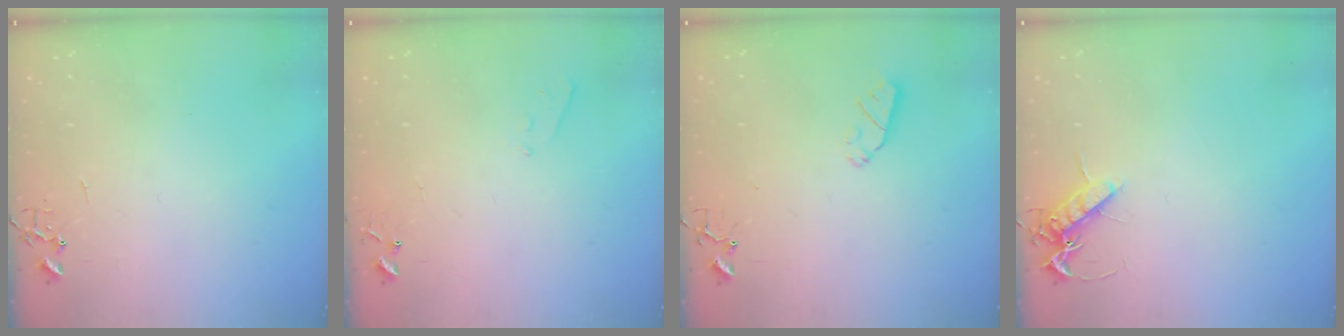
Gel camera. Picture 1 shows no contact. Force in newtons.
{"total": 4.2, "press": 4.2, "slide": 0.6}
{"total": 5.5, "press": 5.5, "slide": 0.4}
{"total": 9.3, "press": 9.2, "slide": 1.3}